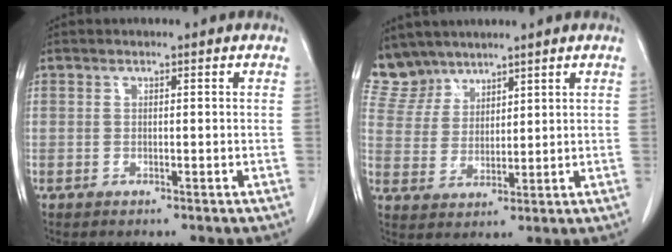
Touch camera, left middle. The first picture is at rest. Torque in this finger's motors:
{"motor_torque": [0.31, -0.31, 0.07, -0.03]}